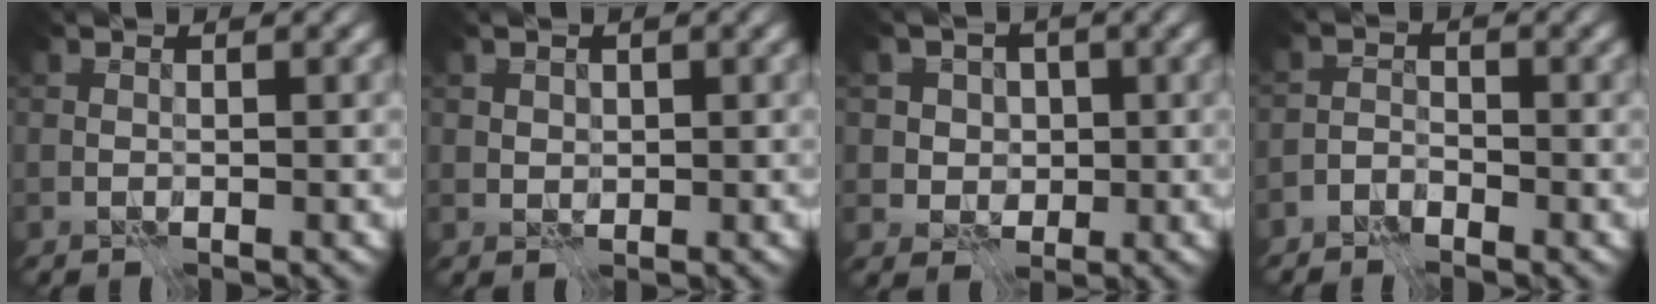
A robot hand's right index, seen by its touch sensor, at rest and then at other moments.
{"total": 1.1, "force": [0.6, 0.9, 0.4], "torque": [-0.004, 0.001, 0.012]}
{"total": 4.8, "force": [1.6, 4.1, 1.9], "torque": [-0.014, 0.010, 0.014]}
{"total": 2.1, "force": [-1.9, 0.6, 0.4], "torque": [-0.006, 0.008, -0.046]}